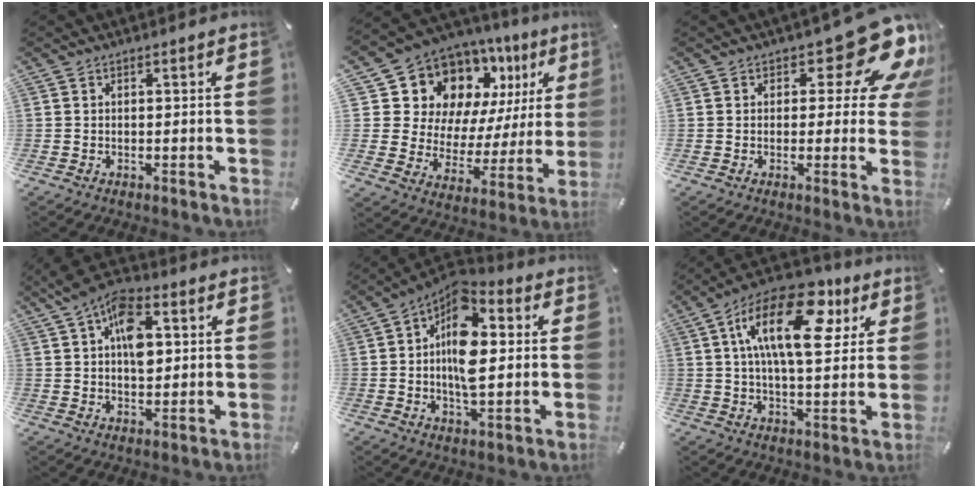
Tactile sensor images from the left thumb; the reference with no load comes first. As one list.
[{"total": 14.3, "force": [9.5, 9.9, 4.1], "torque": [-0.064, -0.097, 0.174]}, {"total": 14.4, "force": [7.5, 6.5, 10.4], "torque": [-0.122, -0.056, 0.124]}, {"total": 12.5, "force": [3.4, 7.8, 9.2], "torque": [-0.143, -0.003, 0.060]}, {"total": 14.4, "force": [2.3, 7.9, 11.8], "torque": [-0.211, -0.017, 0.037]}, {"total": 20.2, "force": [7.1, 9.4, 16.3], "torque": [-0.286, -0.021, 0.113]}]